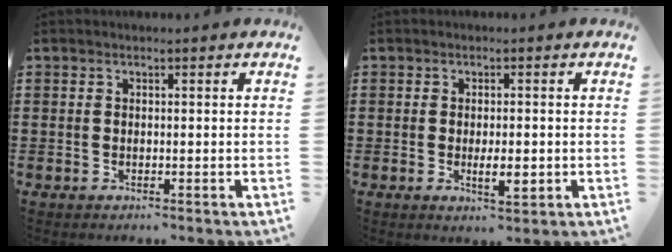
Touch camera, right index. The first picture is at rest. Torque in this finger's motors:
{"motor_torque": [0.12, -0.06, 0.27, 0.02]}